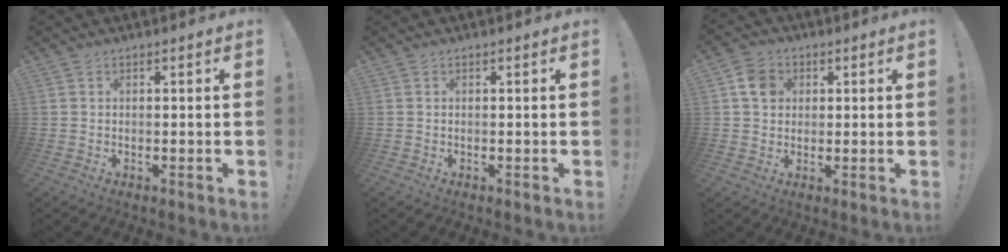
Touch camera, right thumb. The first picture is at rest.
{"total": 0.0}
{"total": 6.9, "force": [2.1, 5.8, 2.9], "torque": [-0.036, 0.001, 0.042]}